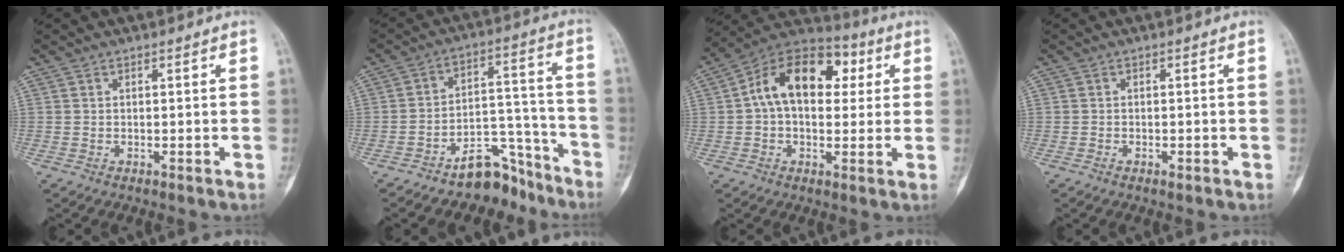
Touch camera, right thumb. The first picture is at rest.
{"total": 10.1, "force": [-8.1, 5.1, 3.2], "torque": [-0.013, 0.112, -0.131]}
{"total": 16.5, "force": [3.3, 10.8, 12.0], "torque": [-0.157, 0.031, 0.041]}
{"total": 0.8, "force": [-0.4, 0.5, 0.4], "torque": [-0.002, 0.001, -0.007]}